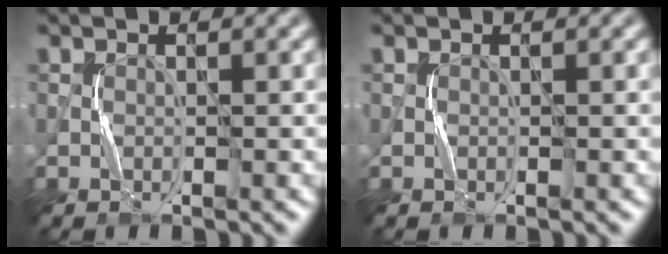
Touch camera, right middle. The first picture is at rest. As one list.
[{"total": 0.0}]